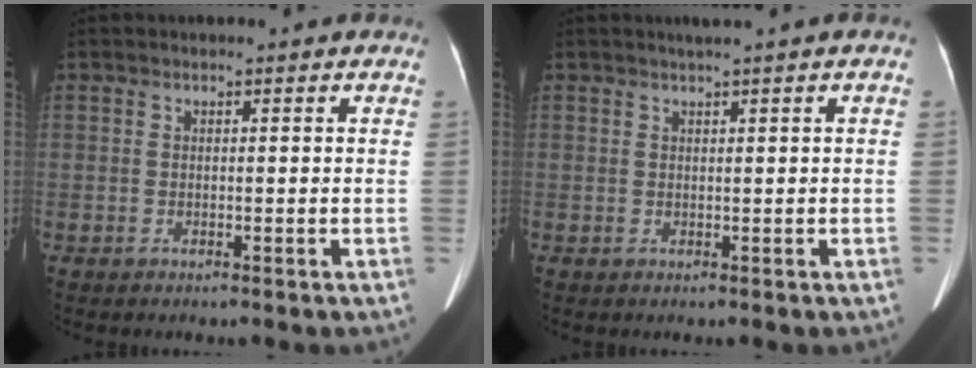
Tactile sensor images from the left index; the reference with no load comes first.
{"total": 1.0, "force": [0.5, -0.2, 0.8], "torque": [-0.015, 0.005, 0.015]}